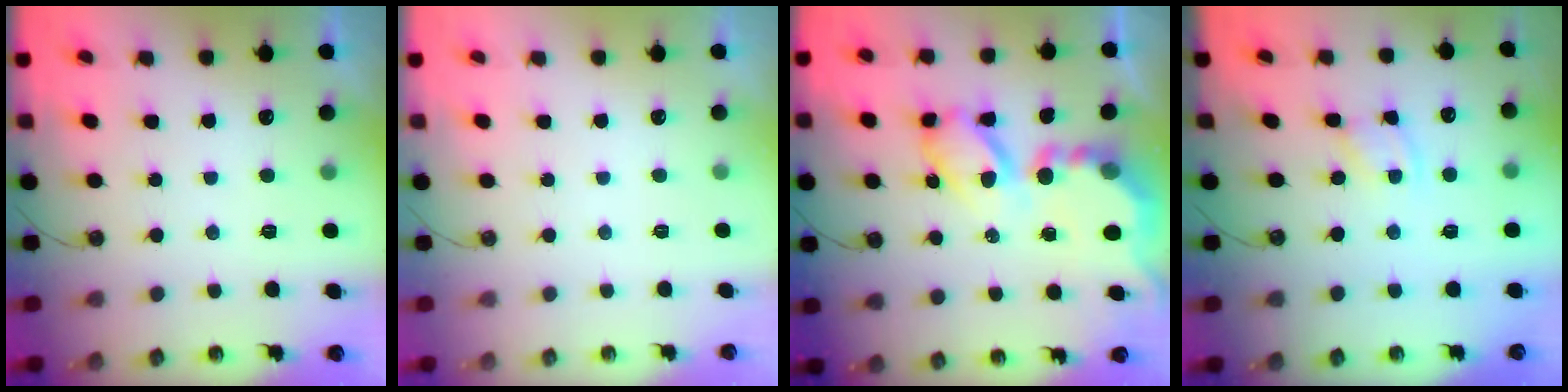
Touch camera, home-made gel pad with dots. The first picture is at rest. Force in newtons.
{"total": 0.0}
{"total": 14.3, "press": 14.3, "slide": 1.3}
{"total": 1.9, "press": 1.8, "slide": 0.3}